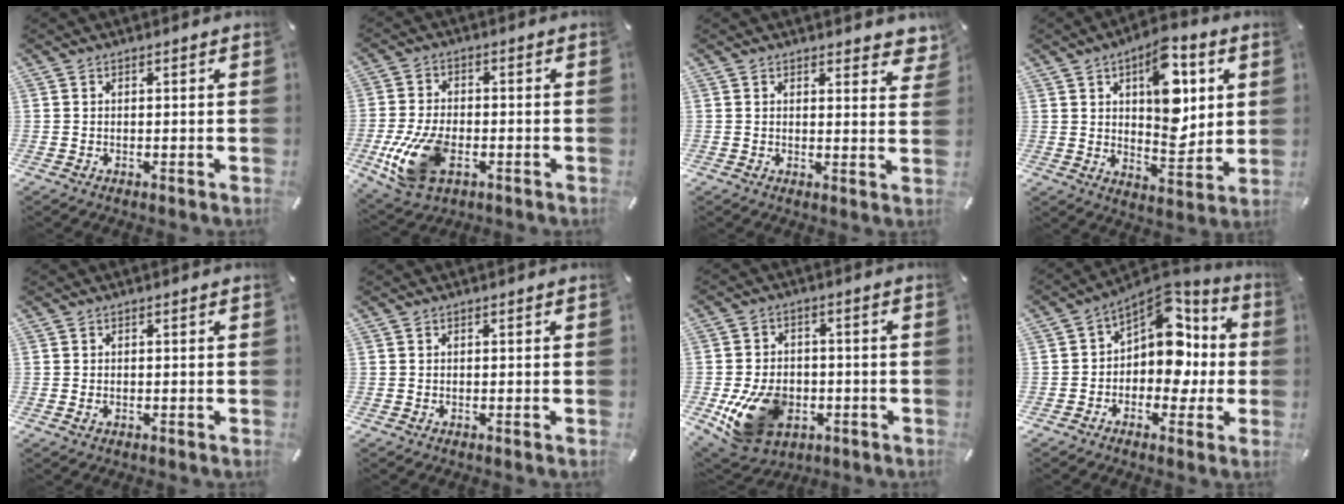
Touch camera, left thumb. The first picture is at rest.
{"total": 13.4, "force": [-3.8, 8.4, 9.7], "torque": [-0.219, 0.000, -0.067]}
{"total": 3.7, "force": [3.0, 1.7, 1.3], "torque": [-0.001, -0.022, 0.048]}
{"total": 15.0, "force": [5.4, 8.3, 11.4], "torque": [-0.140, -0.022, 0.089]}
{"total": 0.9, "force": [-0.2, 0.7, 0.6], "torque": [-0.013, 0.001, -0.004]}
{"total": 0.0}
{"total": 15.4, "force": [-4.7, 11.5, 9.1], "torque": [-0.178, 0.022, -0.072]}
{"total": 12.8, "force": [2.7, 9.2, 8.4], "torque": [-0.120, -0.024, 0.051]}